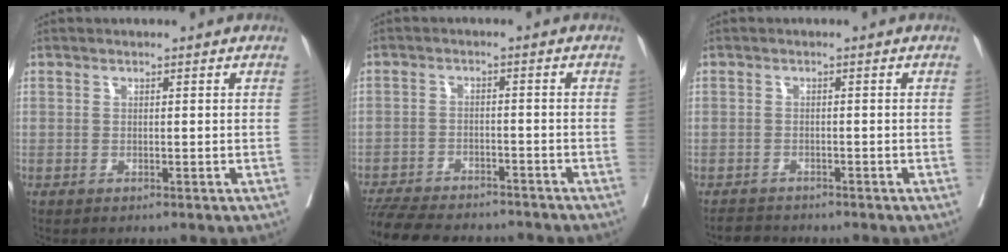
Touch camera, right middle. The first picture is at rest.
{"total": 13.6, "force": [-12.2, 3.8, 4.8], "torque": [-0.097, -0.004, -0.175]}
{"total": 2.5, "force": [-2.4, 0.8, -0.2], "torque": [0.000, -0.007, -0.043]}